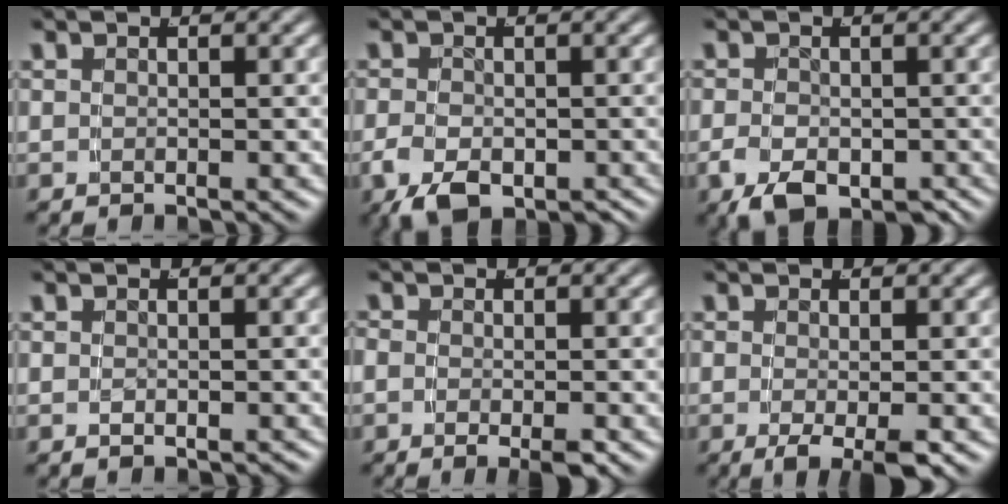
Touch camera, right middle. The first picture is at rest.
{"total": 5.4, "force": [-2.8, 3.1, 3.4], "torque": [-0.073, -0.040, -0.026]}
{"total": 5.4, "force": [-2.8, 3.0, 3.5], "torque": [-0.067, -0.039, -0.027]}
{"total": 0.8, "force": [-0.7, -0.2, 0.2], "torque": [-0.006, -0.005, -0.006]}
{"total": 2.2, "force": [-1.1, 0.7, 1.8], "torque": [-0.037, -0.009, -0.017]}
{"total": 4.8, "force": [-2.9, 1.1, 3.6], "torque": [-0.067, -0.031, -0.027]}